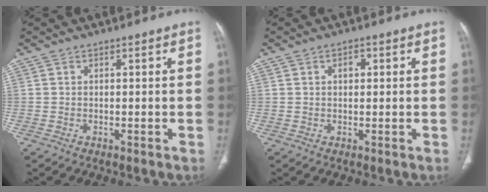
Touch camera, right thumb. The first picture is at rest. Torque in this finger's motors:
{"motor_torque": [-0.38, -0.13, -0.23, 0.19, 0.01]}